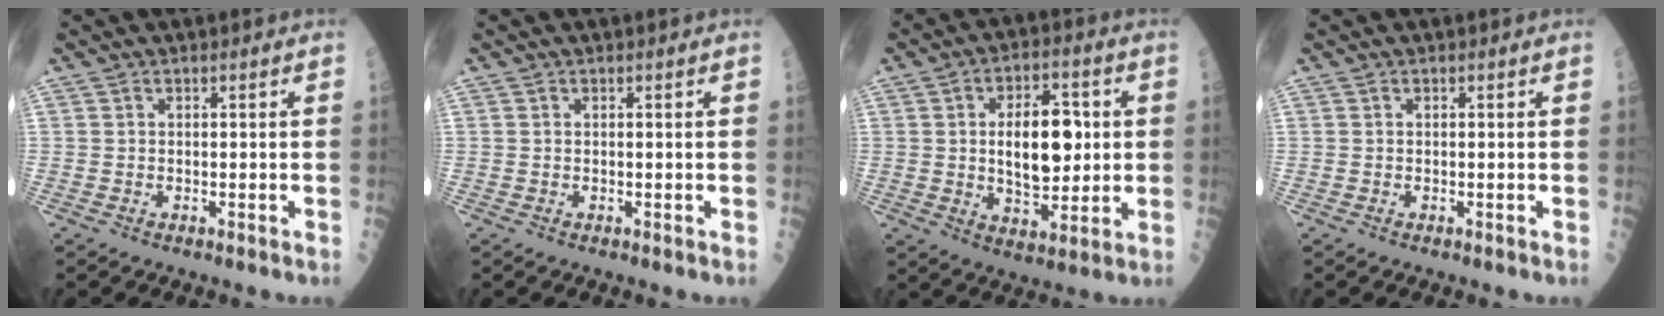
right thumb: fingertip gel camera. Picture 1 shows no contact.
{"total": 0.0}
{"total": 13.2, "force": [1.3, 7.0, 11.1], "torque": [-0.138, 0.000, 0.024]}
{"total": 0.0}